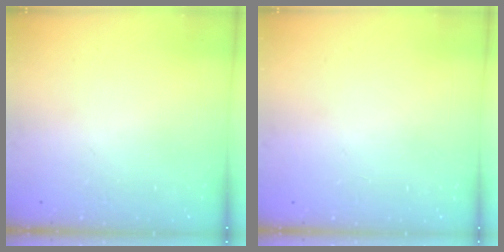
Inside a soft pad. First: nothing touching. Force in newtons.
{"total": 0.9, "press": 0.9, "slide": 0.0}